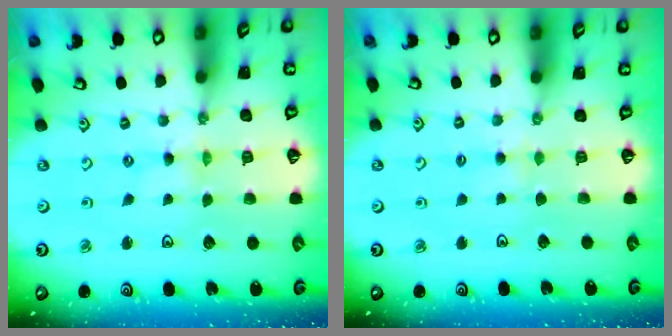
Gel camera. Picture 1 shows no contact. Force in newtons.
{"total": 3.3, "press": 3.2, "slide": 0.6}